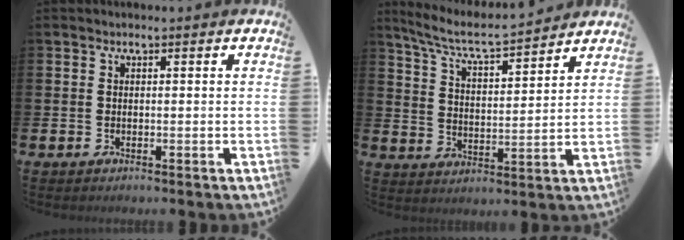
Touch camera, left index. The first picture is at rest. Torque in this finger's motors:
{"motor_torque": [0.87, -1.26, 0.28, 0.10]}